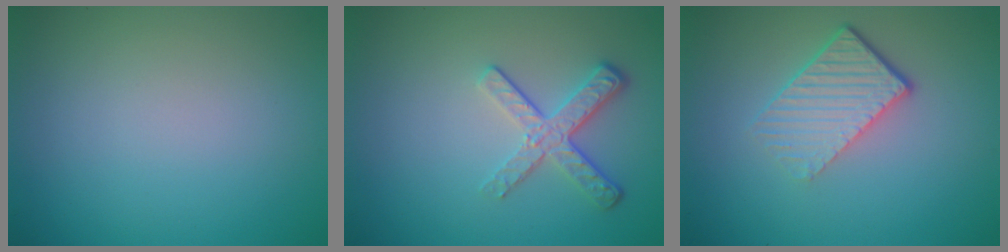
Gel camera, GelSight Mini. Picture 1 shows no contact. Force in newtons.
{"total": 3.4, "press": 2.6, "slide": 2.2}
{"total": 4.3, "press": 2.9, "slide": 3.1}